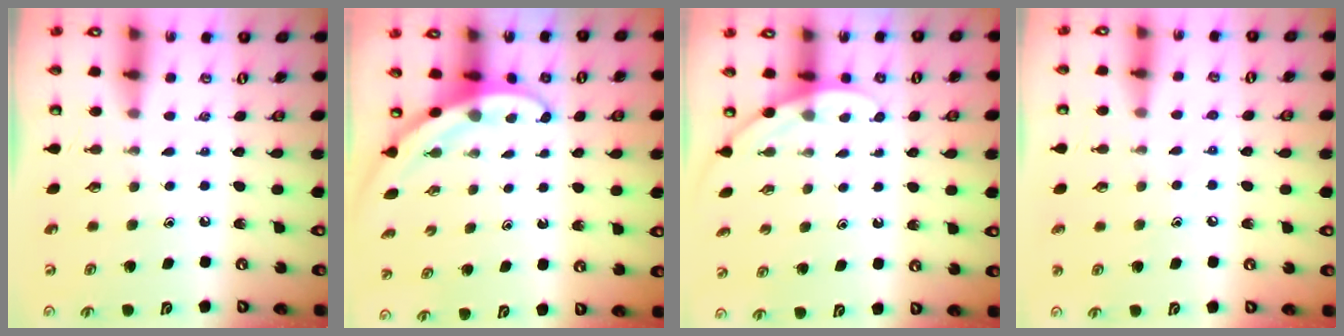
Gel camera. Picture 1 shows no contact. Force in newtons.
{"total": 3.2, "press": 3.2, "slide": 0.1}
{"total": 2.8, "press": 2.8, "slide": 0.2}
{"total": 5.6, "press": 5.6, "slide": 0.6}